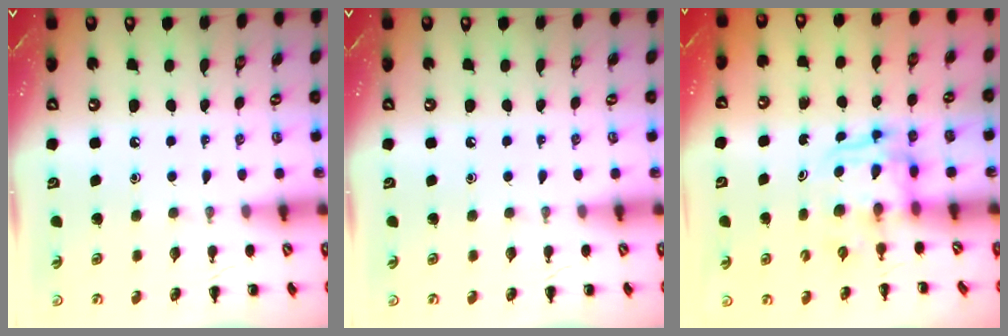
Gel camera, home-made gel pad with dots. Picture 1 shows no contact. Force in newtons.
{"total": 0.0}
{"total": 3.4, "press": 3.4, "slide": 0.3}